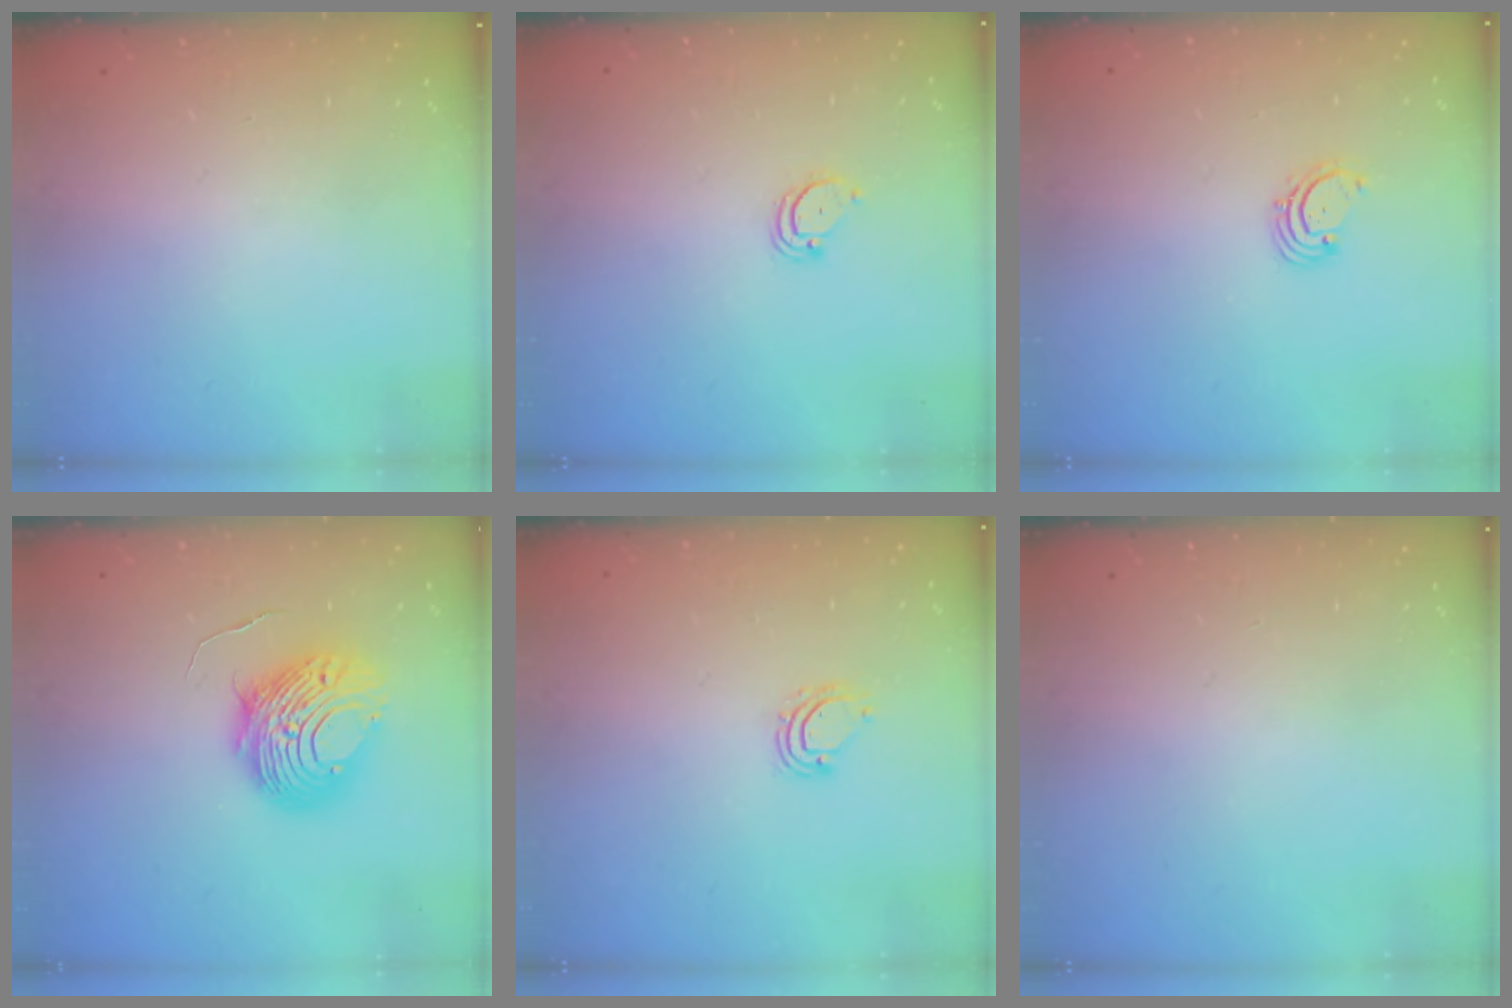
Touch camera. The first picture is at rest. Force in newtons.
{"total": 3.0, "press": 3.0, "slide": 0.2}
{"total": 1.6, "press": 1.6, "slide": 0.2}
{"total": 11.1, "press": 11.1, "slide": 0.7}
{"total": 4.9, "press": 4.9, "slide": 0.4}
{"total": 0.0}